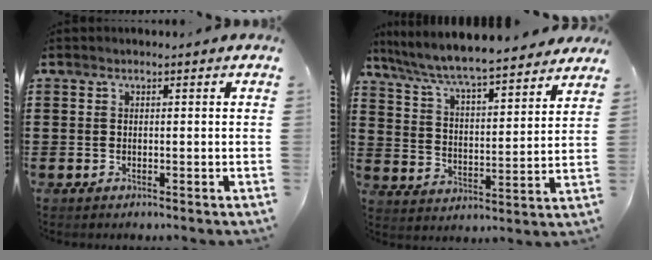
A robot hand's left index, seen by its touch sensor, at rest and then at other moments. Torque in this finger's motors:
{"motor_torque": [1.39, 0.75, 1.05, 0.21]}